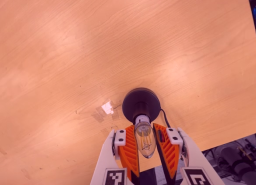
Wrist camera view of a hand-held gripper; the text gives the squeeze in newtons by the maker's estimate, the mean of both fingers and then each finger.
{"total": 13.1, "left": 13.3, "right": 13.0}